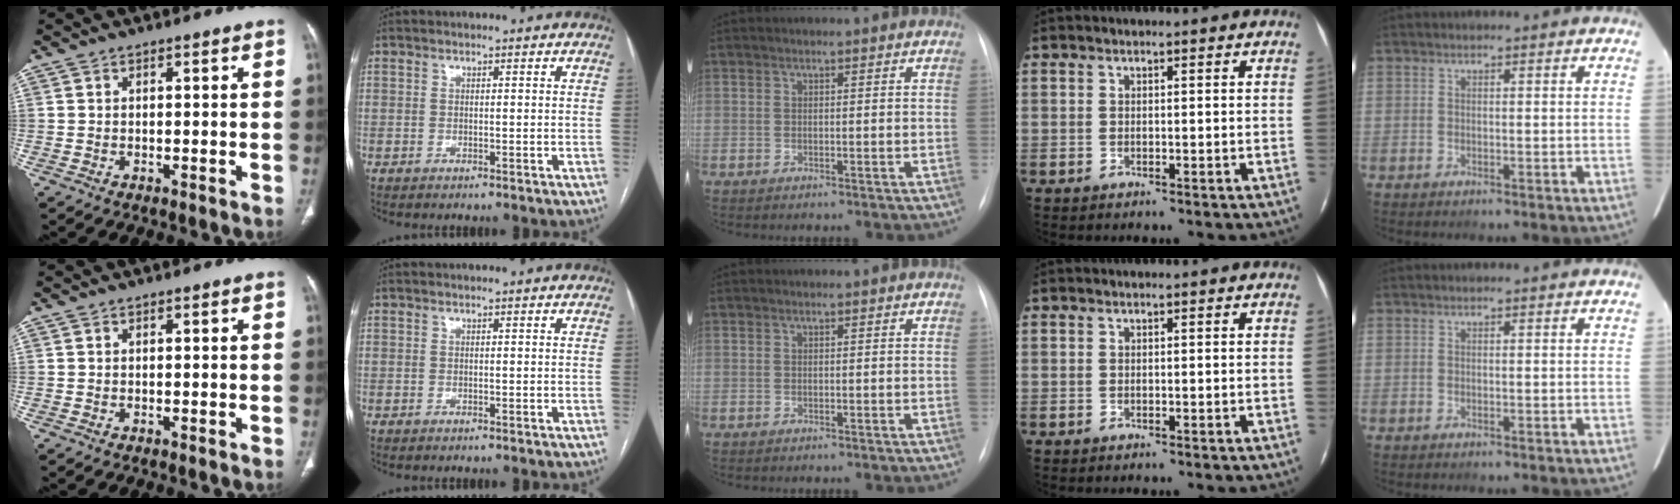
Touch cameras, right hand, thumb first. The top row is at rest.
{}